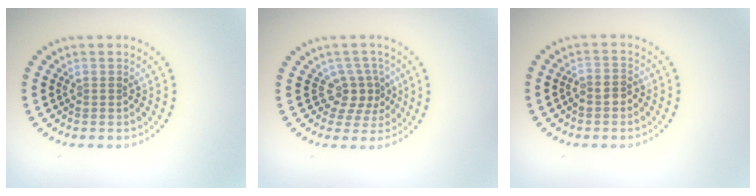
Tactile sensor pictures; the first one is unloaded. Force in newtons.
{"total": 2.8, "press": 2.0, "slide": 1.9}
{"total": 1.2, "press": 1.0, "slide": 0.6}